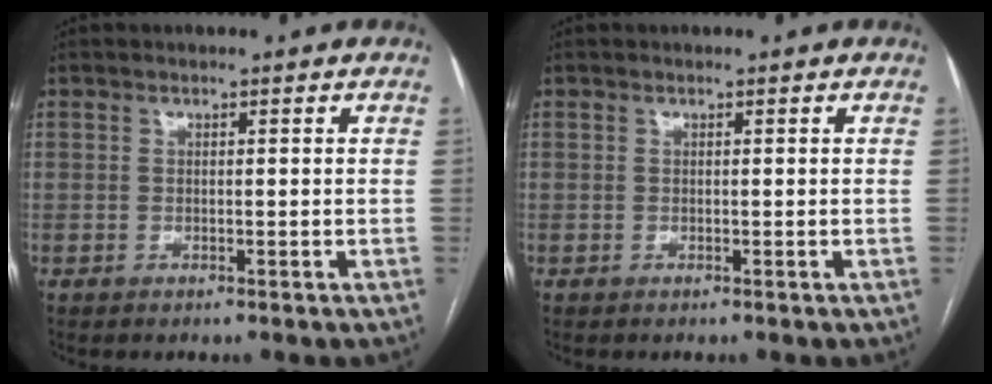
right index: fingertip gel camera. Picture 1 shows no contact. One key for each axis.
{"total": 0.0}